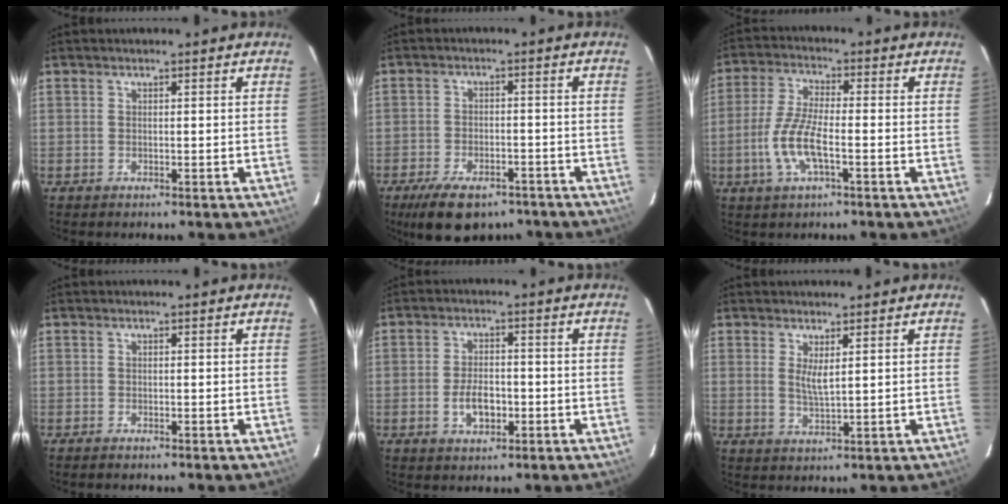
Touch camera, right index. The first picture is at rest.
{"total": 12.2, "force": [-8.6, 5.9, 6.4], "torque": [-0.139, -0.008, -0.128]}
{"total": 9.1, "force": [-2.9, 2.5, 8.2], "torque": [-0.179, -0.001, -0.059]}
{"total": 0.8, "force": [-0.7, 0.2, 0.3], "torque": [-0.008, -0.002, -0.014]}
{"total": 5.7, "force": [-1.9, 3.1, 4.4], "torque": [-0.090, 0.002, -0.027]}
{"total": 3.1, "force": [1.1, 0.6, 2.9], "torque": [-0.054, -0.008, 0.019]}